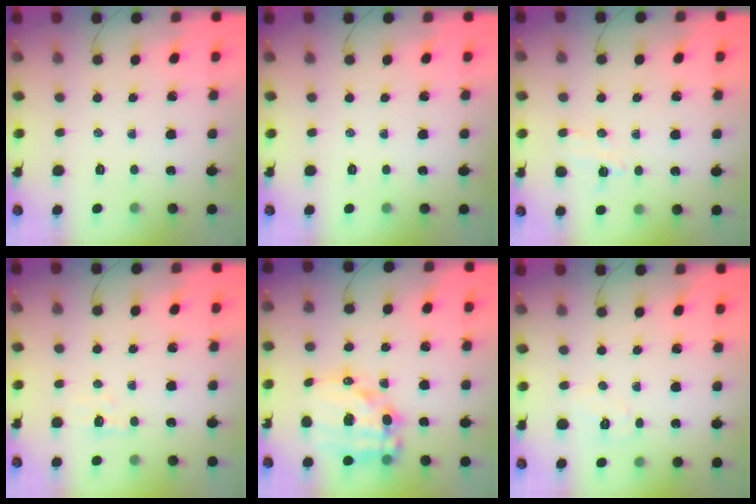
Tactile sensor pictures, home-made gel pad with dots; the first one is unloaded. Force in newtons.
{"total": 0.0}
{"total": 6.2, "press": 6.1, "slide": 1.3}
{"total": 2.9, "press": 2.8, "slide": 1.0}
{"total": 16.0, "press": 15.6, "slide": 3.5}
{"total": 4.0, "press": 3.9, "slide": 0.9}